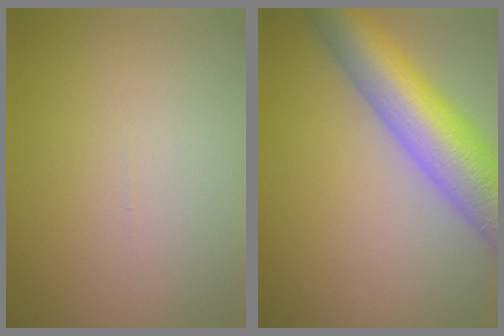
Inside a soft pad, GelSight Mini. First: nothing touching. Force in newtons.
{"total": 9.8, "press": 9.8, "slide": 0.4}